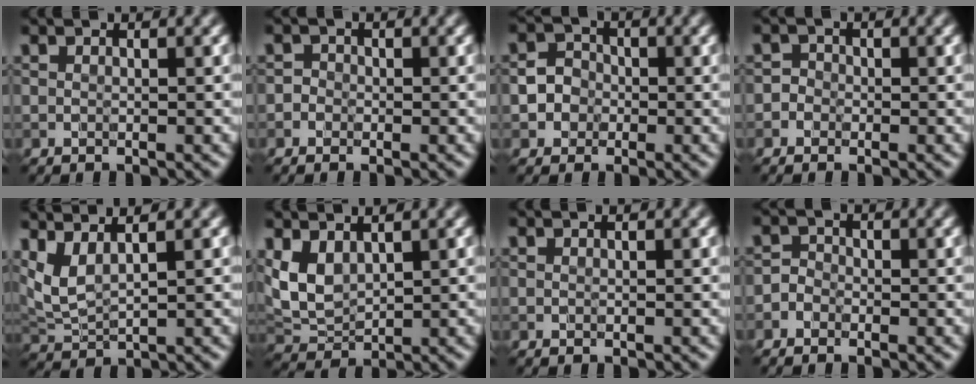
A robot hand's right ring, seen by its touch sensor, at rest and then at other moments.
{"total": 0.8, "force": [-0.2, 0.7, -0.1], "torque": [0.019, 0.000, -0.011]}
{"total": 2.5, "force": [-0.7, 2.4, 0.4], "torque": [0.019, 0.005, -0.021]}
{"total": 1.1, "force": [-0.3, 1.0, 0.0], "torque": [0.024, 0.005, -0.013]}
{"total": 3.2, "force": [2.3, 0.6, 2.2], "torque": [-0.059, 0.005, 0.054]}
{"total": 3.4, "force": [1.6, 2.1, 2.2], "torque": [-0.056, -0.001, 0.036]}
{"total": 0.0}
{"total": 1.0, "force": [-0.7, 0.8, 0.1], "torque": [0.014, 0.003, -0.020]}